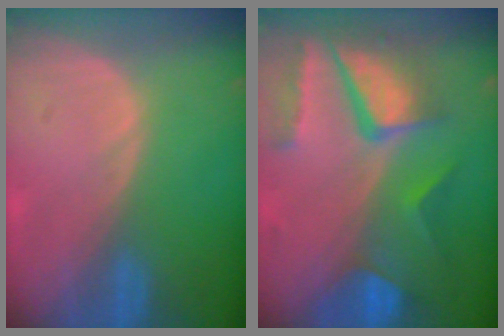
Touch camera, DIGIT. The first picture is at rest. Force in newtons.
{"total": 10.9, "press": 9.0, "slide": 6.1}